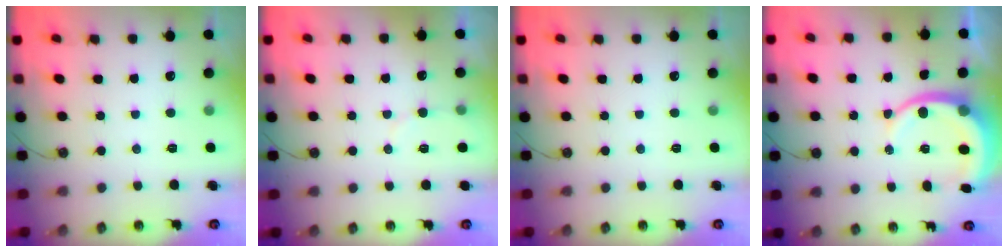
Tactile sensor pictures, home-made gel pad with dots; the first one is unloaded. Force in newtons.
{"total": 3.0, "press": 3.0, "slide": 0.2}
{"total": 0.0}
{"total": 10.3, "press": 10.2, "slide": 1.2}